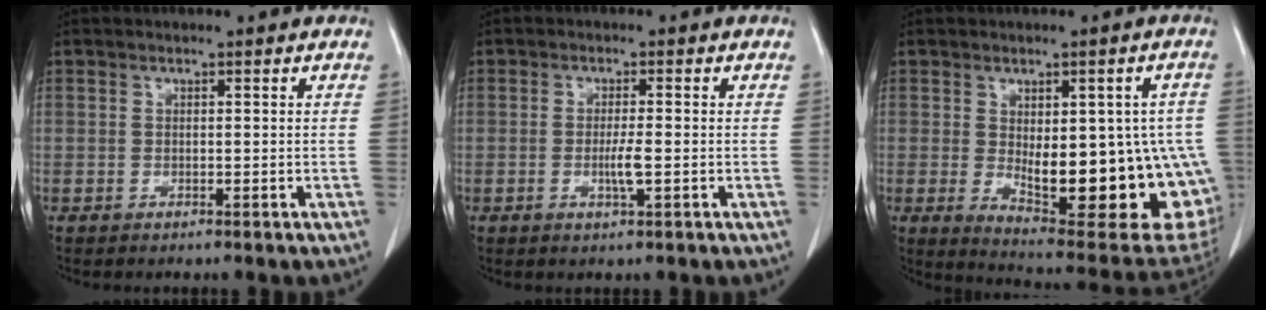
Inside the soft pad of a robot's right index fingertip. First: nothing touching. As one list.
[{"total": 2.8, "force": [-0.7, 0.0, 2.7], "torque": [-0.054, -0.005, -0.014]}, {"total": 21.2, "force": [-3.3, 7.6, 19.5], "torque": [-0.180, 0.002, -0.015]}]